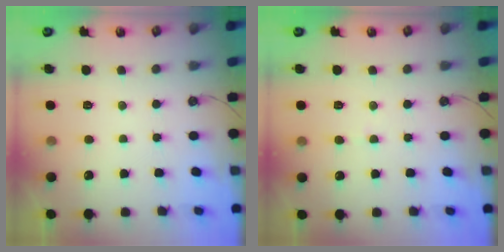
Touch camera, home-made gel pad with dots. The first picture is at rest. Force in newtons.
{"total": 4.5, "press": 4.5, "slide": 0.5}